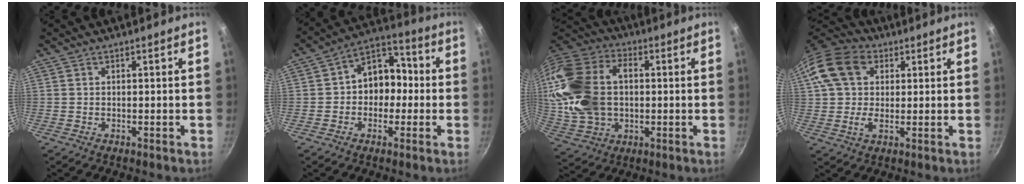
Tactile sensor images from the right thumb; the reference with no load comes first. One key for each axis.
{"total": 10.4, "fx": -0.6, "fy": 8.2, "fz": 6.3, "tx": -0.029, "ty": 0.039, "tz": -0.026}
{"total": 21.2, "fx": 1.4, "fy": 14.9, "fz": 15.0, "tx": -0.281, "ty": 0.023, "tz": 0.031}
{"total": 14.3, "fx": 3.9, "fy": 10.4, "fz": 9.0, "tx": -0.173, "ty": 0.018, "tz": 0.054}